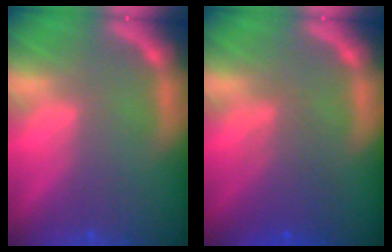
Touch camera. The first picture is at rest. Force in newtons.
{"total": 3.6}